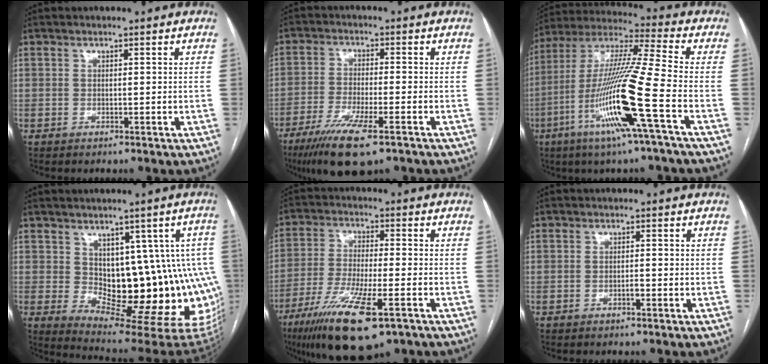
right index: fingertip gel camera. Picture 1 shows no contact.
{"total": 10.5, "force": [-6.6, 1.4, 8.1], "torque": [-0.146, -0.026, -0.105]}
{"total": 18.6, "force": [-6.7, -1.1, 17.3], "torque": [-0.355, -0.021, -0.136]}
{"total": 15.9, "force": [0.6, 8.1, 13.7], "torque": [-0.126, 0.011, 0.026]}
{"total": 15.1, "force": [-8.8, 2.7, 12.0], "torque": [-0.233, -0.037, -0.149]}
{"total": 0.8, "force": [-0.4, 0.2, 0.6], "torque": [-0.013, 0.001, -0.006]}